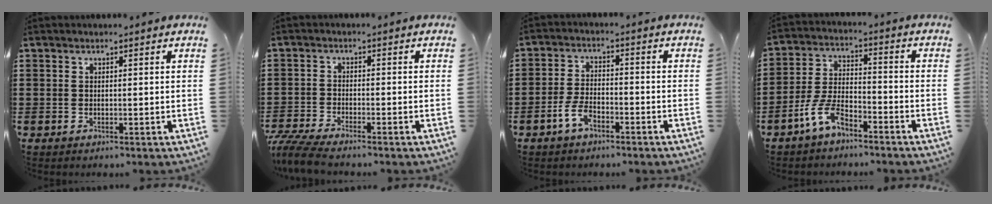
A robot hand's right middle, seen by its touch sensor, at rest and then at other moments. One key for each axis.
{"total": 4.4, "fx": -4.1, "fy": 0.2, "fz": 1.6, "tx": -0.056, "ty": -0.017, "tz": -0.086}
{"total": 5.3, "fx": -3.7, "fy": 1.9, "fz": 3.4, "tx": -0.083, "ty": 0.002, "tz": -0.074}
{"total": 7.0, "fx": -5.0, "fy": 2.3, "fz": 4.3, "tx": -0.102, "ty": -0.001, "tz": -0.097}